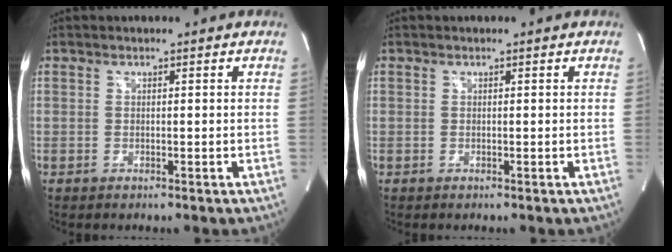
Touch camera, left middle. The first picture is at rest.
{"total": 0.0}